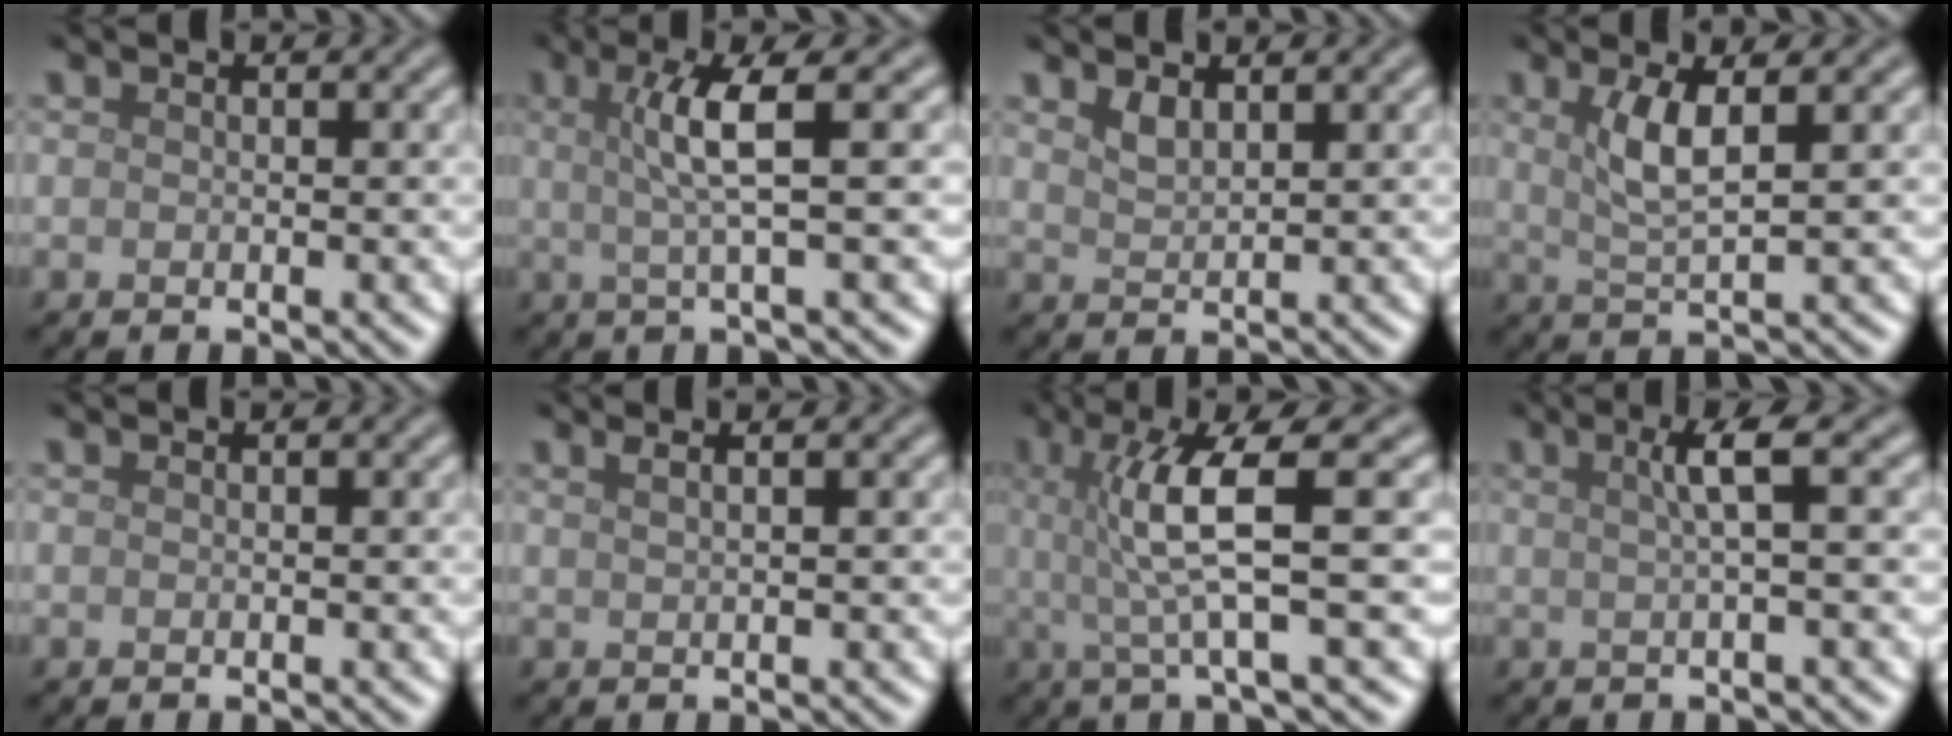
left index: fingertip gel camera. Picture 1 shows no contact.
{"total": 4.4, "force": [0.8, 0.7, 4.3], "torque": [-0.078, 0.002, 0.013]}
{"total": 1.5, "force": [1.2, 0.5, 0.8], "torque": [-0.019, -0.002, 0.026]}
{"total": 3.6, "force": [1.2, 0.8, 3.3], "torque": [-0.066, -0.002, 0.024]}
{"total": 0.0}
{"total": 2.9, "force": [1.7, 1.4, 1.9], "torque": [-0.004, 0.013, -0.007]}
{"total": 6.2, "force": [0.8, 1.0, 6.1], "torque": [-0.117, 0.006, 0.015]}
{"total": 3.2, "force": [0.7, 0.6, 3.1], "torque": [-0.048, 0.009, 0.009]}